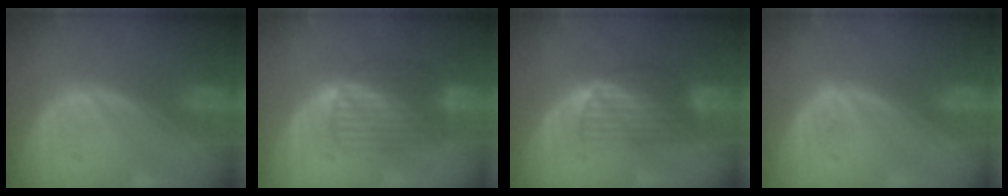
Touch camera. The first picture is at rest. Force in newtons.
{"total": 6.4, "press": 6.3, "slide": 1.3}
{"total": 6.5, "press": 5.7, "slide": 3.2}
{"total": 0.9, "press": 0.6, "slide": 0.6}